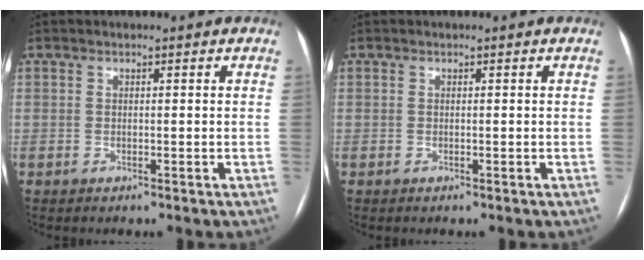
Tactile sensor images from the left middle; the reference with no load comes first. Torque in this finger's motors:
{"motor_torque": [0.01, -0.01, 0.00, 0.00]}